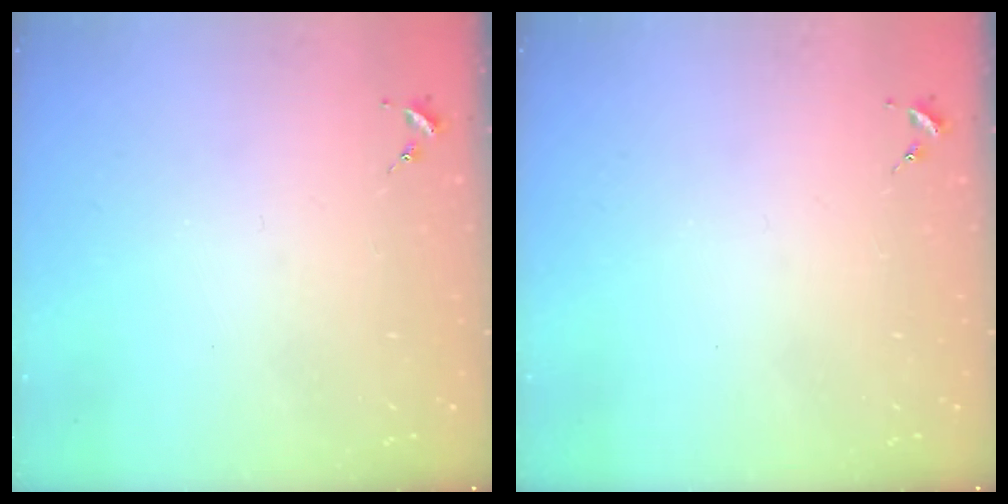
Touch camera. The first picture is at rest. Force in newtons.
{"total": 0.0}